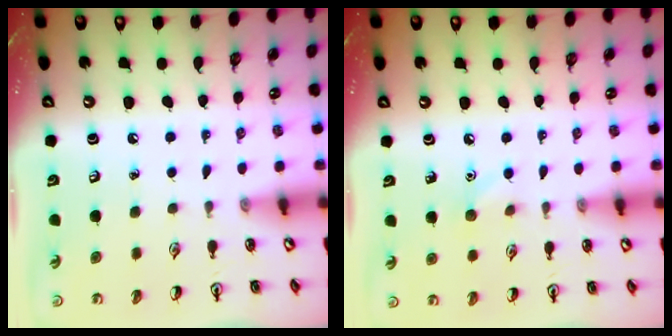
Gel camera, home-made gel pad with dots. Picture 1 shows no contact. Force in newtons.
{"total": 5.8, "press": 5.5, "slide": 1.8}